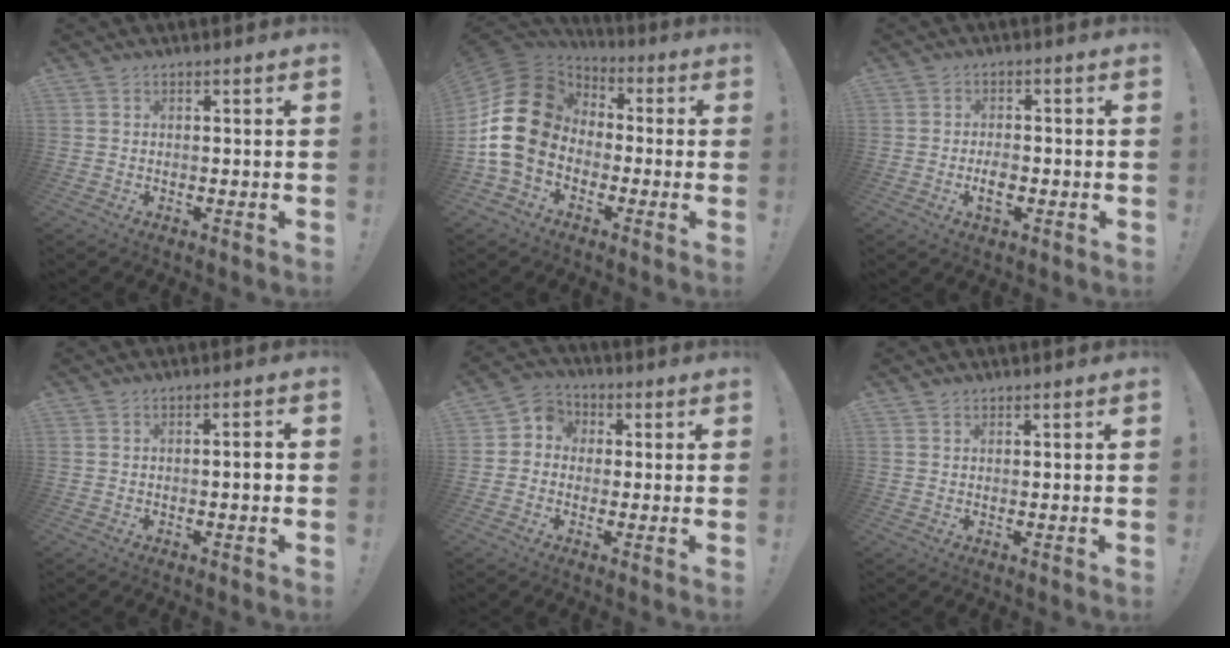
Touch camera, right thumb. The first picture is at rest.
{"total": 18.7, "force": [-0.3, 14.4, 11.9], "torque": [-0.221, 0.017, 0.007]}
{"total": 5.5, "force": [-1.5, 4.8, 2.3], "torque": [-0.024, 0.006, -0.027]}
{"total": 2.3, "force": [-0.7, 0.0, 2.2], "torque": [-0.046, 0.007, -0.013]}
{"total": 5.6, "force": [-0.8, 5.3, 1.7], "torque": [-0.034, 0.021, -0.010]}
{"total": 0.9, "force": [0.8, 0.5, 0.1], "torque": [0.002, -0.003, 0.015]}